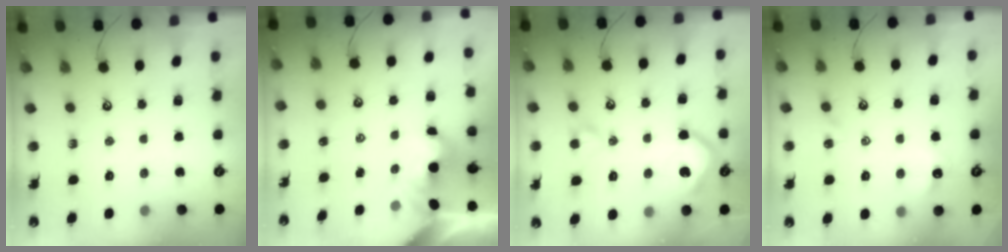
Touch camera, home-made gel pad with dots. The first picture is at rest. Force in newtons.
{"total": 1.5, "press": 1.5, "slide": 0.3}
{"total": 9.3, "press": 9.2, "slide": 1.3}
{"total": 3.6, "press": 3.5, "slide": 0.7}